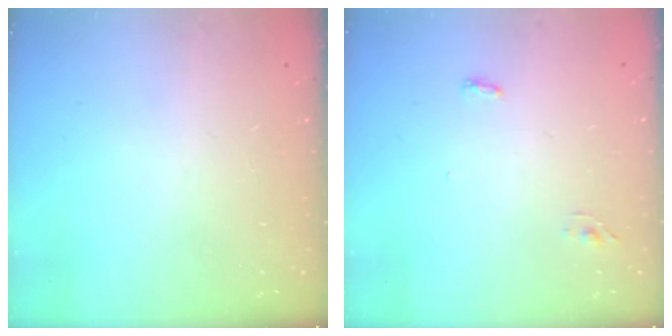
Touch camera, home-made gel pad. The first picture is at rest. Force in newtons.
{"total": 3.3, "press": 2.9, "slide": 1.7}